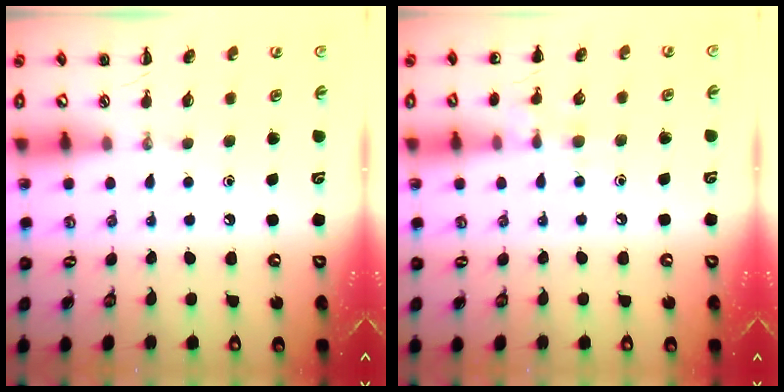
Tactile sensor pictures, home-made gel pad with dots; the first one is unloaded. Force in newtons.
{"total": 6.8, "press": 6.6, "slide": 1.9}